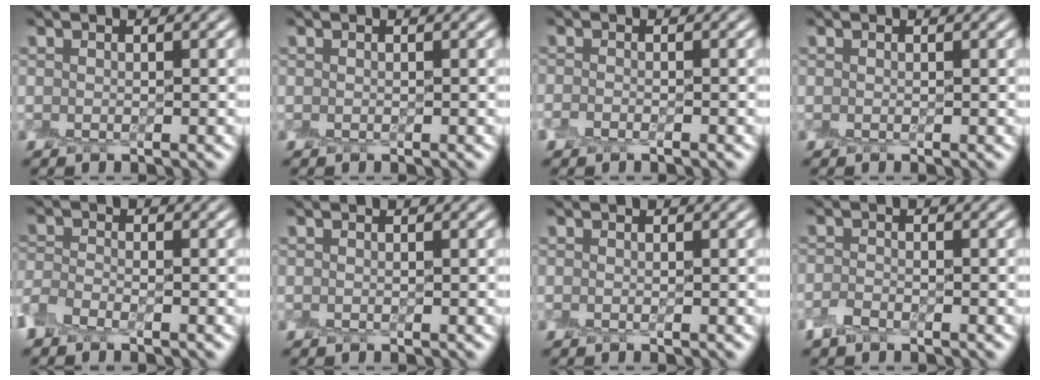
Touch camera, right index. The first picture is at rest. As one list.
[{"total": 0.0}, {"total": 0.6, "force": [-0.5, 0.1, 0.1], "torque": [-0.002, 0.000, -0.012]}, {"total": 0.0}, {"total": 1.8, "force": [-1.5, 0.7, 0.6], "torque": [-0.009, 0.000, -0.038]}, {"total": 0.0}, {"total": 0.0}, {"total": 0.9, "force": [-0.8, 0.4, 0.2], "torque": [-0.003, 0.002, -0.018]}]